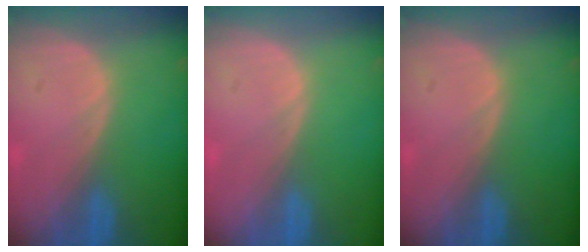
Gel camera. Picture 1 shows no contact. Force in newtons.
{"total": 0.0}
{"total": 0.0}